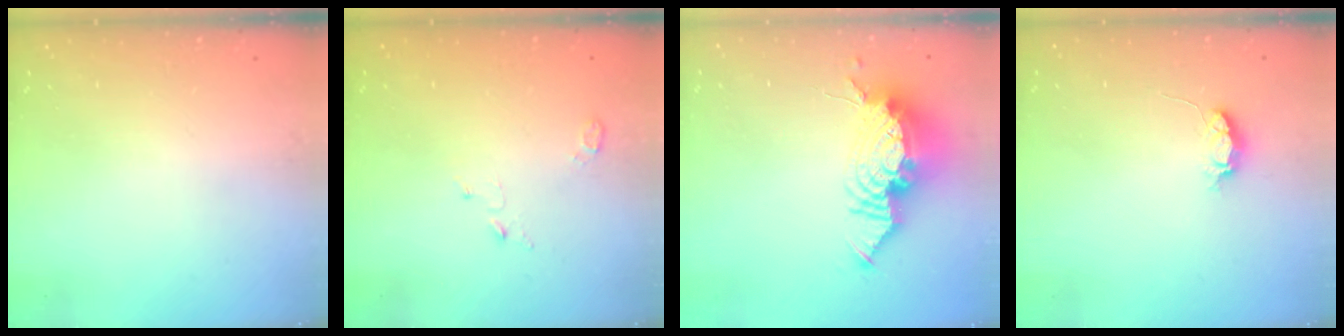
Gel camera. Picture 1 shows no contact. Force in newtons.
{"total": 3.8, "press": 3.8, "slide": 0.4}
{"total": 18.6, "press": 18.2, "slide": 3.9}
{"total": 4.3, "press": 4.2, "slide": 0.4}